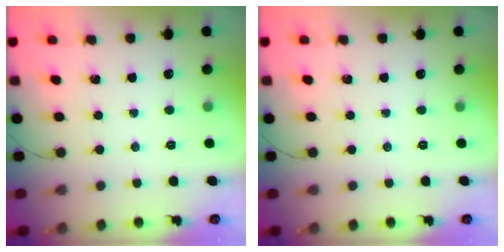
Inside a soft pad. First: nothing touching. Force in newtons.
{"total": 0.0}